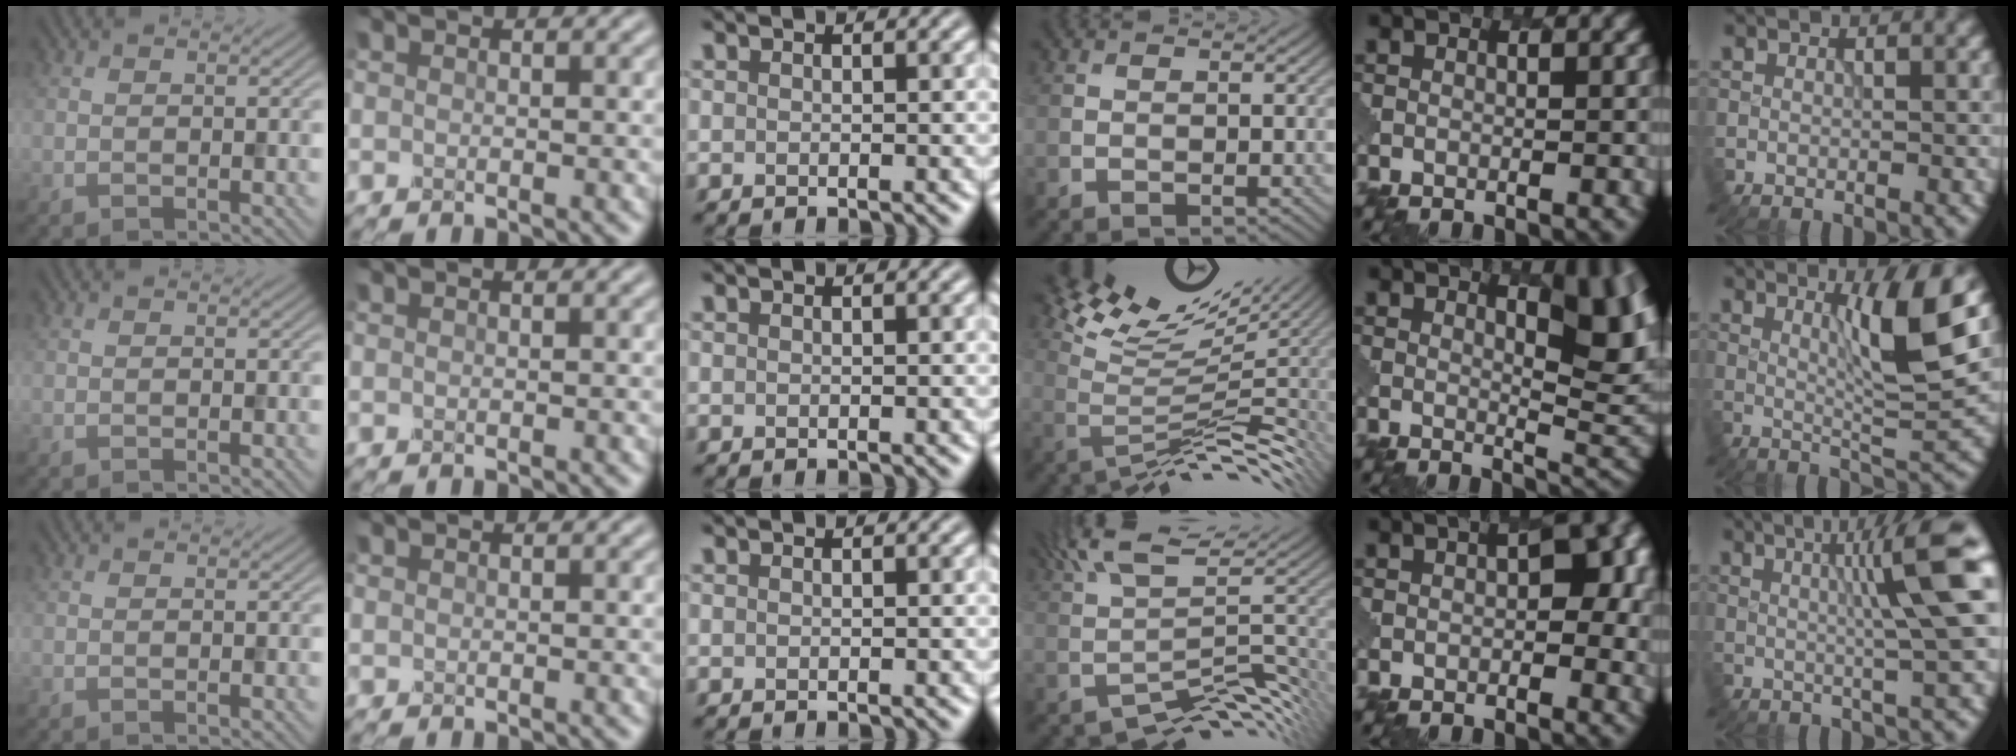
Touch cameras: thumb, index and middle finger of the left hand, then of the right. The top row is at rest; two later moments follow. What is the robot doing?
{"motion": "dispense", "object": "glue stick"}